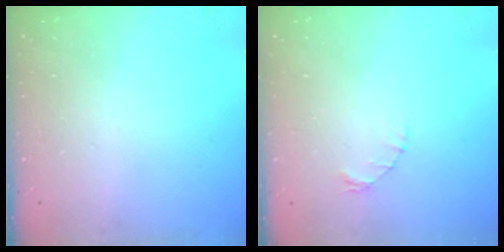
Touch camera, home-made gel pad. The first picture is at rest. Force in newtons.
{"total": 2.0, "press": 2.0, "slide": 0.4}